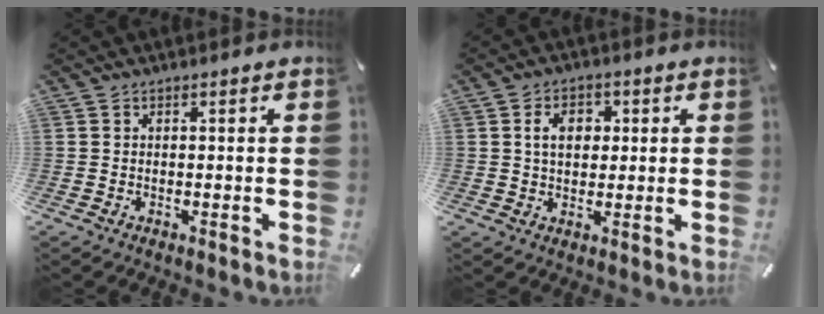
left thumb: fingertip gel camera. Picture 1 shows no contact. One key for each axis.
{"total": 6.1, "fx": 1.3, "fy": 4.5, "fz": 4.0, "tx": -0.062, "ty": 0.003, "tz": 0.015}